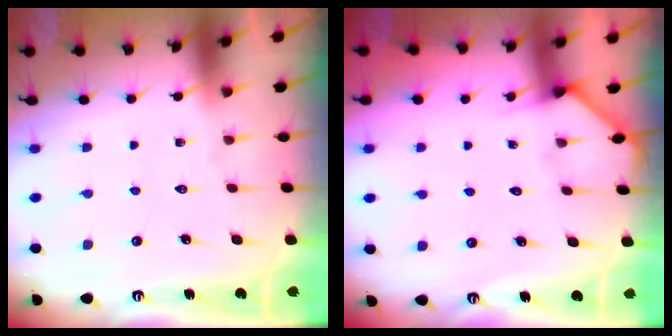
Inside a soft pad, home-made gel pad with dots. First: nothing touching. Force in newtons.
{"total": 2.5, "press": 2.5, "slide": 0.1}